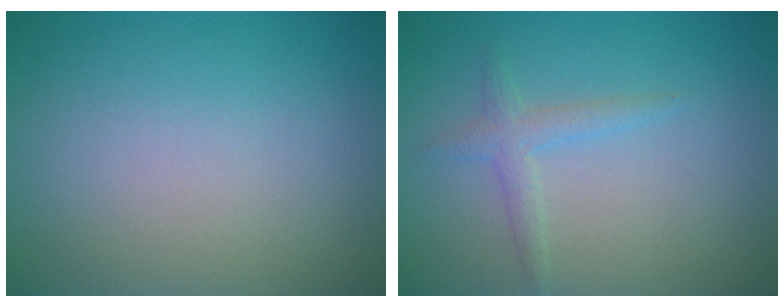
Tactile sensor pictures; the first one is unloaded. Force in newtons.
{"total": 1.7, "press": 1.7, "slide": 0.0}